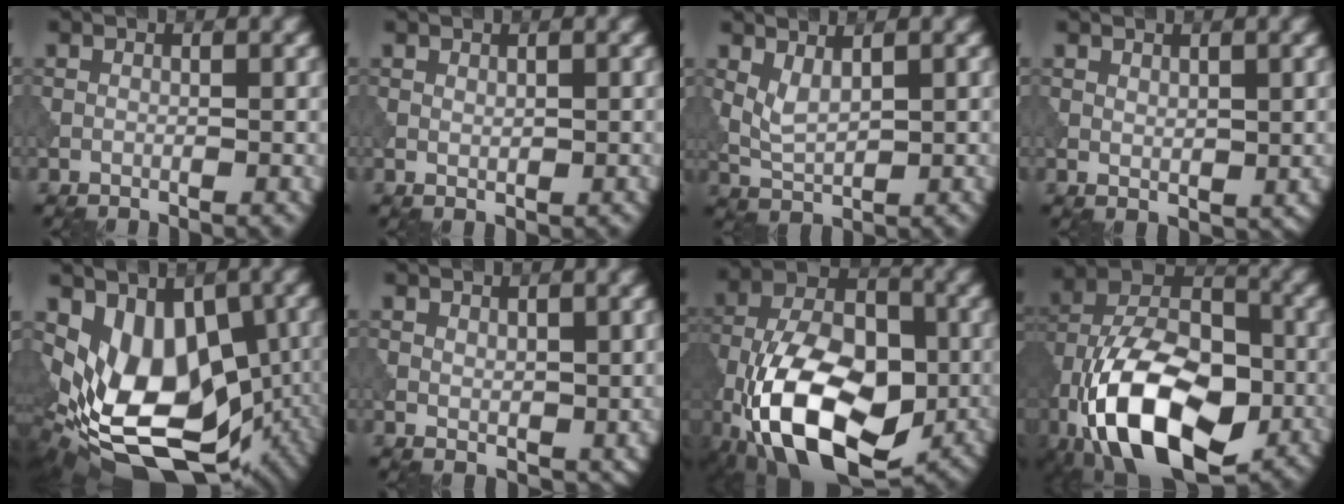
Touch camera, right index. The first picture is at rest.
{"total": 0.6, "force": [0.4, 0.3, 0.4], "torque": [-0.007, -0.002, 0.011]}
{"total": 2.5, "force": [1.1, 1.0, 1.9], "torque": [-0.046, -0.005, 0.028]}
{"total": 1.2, "force": [0.7, 0.7, 0.7], "torque": [-0.013, -0.004, 0.019]}
{"total": 15.6, "force": [-2.5, 10.1, 11.5], "torque": [-0.164, -0.028, -0.022]}
{"total": 2.1, "force": [1.1, 1.3, 1.2], "torque": [-0.021, -0.007, 0.026]}
{"total": 15.6, "force": [-6.1, 8.6, 11.5], "torque": [-0.213, -0.003, -0.124]}
{"total": 17.5, "force": [-7.4, 9.4, 12.8], "torque": [-0.239, -0.002, -0.148]}